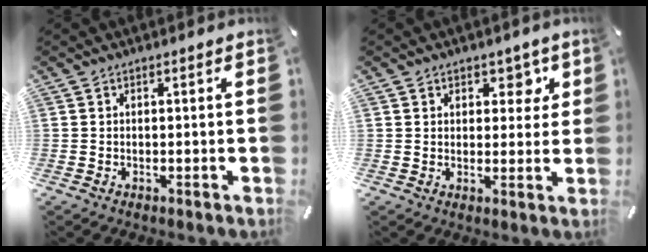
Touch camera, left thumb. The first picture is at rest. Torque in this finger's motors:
{"motor_torque": [0.39, -0.20, 0.12, 0.03, -0.03]}